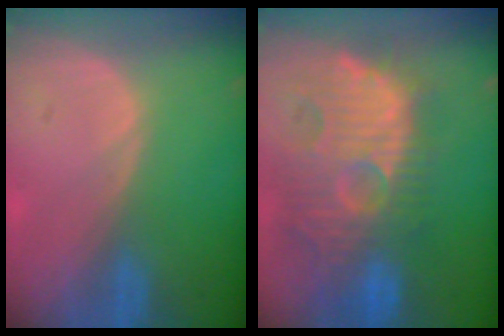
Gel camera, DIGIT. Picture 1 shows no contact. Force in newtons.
{"total": 13.5, "press": 12.3, "slide": 5.5}